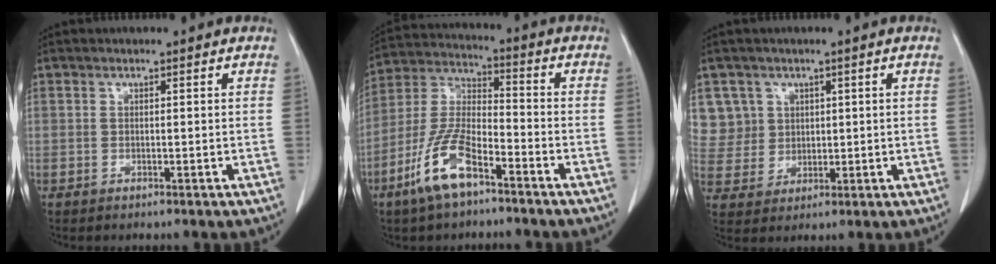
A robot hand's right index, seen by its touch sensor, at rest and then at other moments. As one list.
[{"total": 11.3, "force": [-6.7, 3.5, 8.4], "torque": [-0.190, -0.005, -0.133]}, {"total": 7.0, "force": [3.1, 6.2, -0.1], "torque": [0.008, 0.014, 0.072]}]